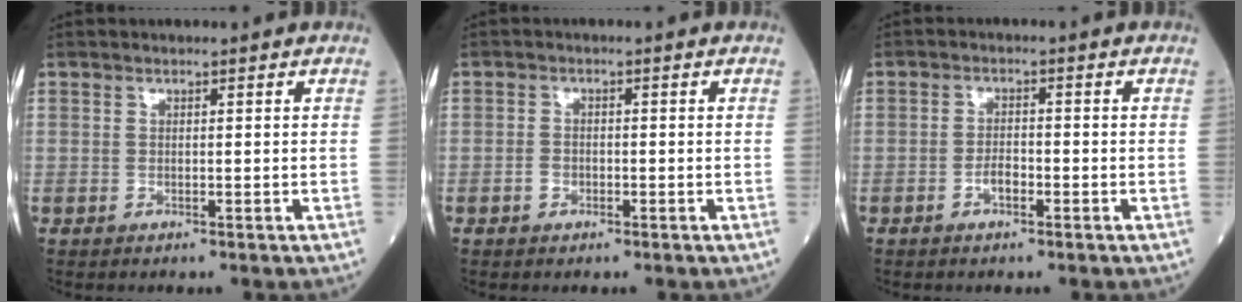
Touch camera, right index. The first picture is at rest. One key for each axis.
{"total": 1.6, "fx": -0.7, "fy": 1.2, "fz": 0.8, "tx": -0.015, "ty": 0.004, "tz": -0.010}
{"total": 2.2, "fx": -1.1, "fy": 1.0, "fz": 1.6, "tx": -0.027, "ty": 0.004, "tz": -0.021}